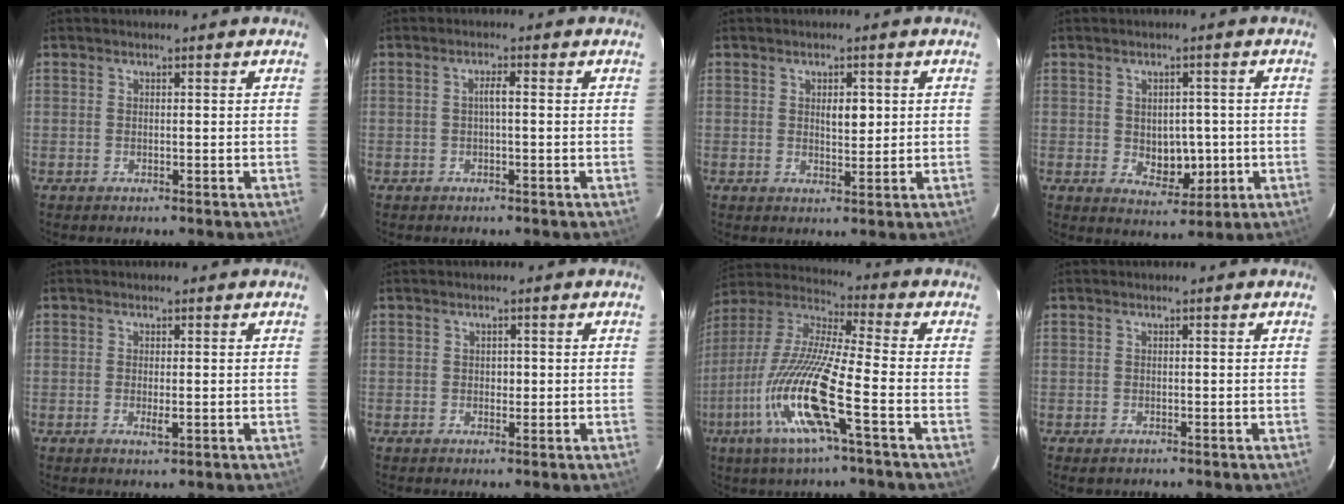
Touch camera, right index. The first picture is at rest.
{"total": 1.7, "force": [0.0, 0.1, 1.7], "torque": [-0.032, 0.004, 0.000]}
{"total": 3.0, "force": [0.8, 1.3, 2.6], "torque": [-0.041, -0.002, 0.014]}
{"total": 5.8, "force": [-0.4, 3.9, 4.3], "torque": [-0.052, -0.001, 0.006]}
{"total": 1.4, "force": [-0.3, 0.3, 1.3], "torque": [-0.024, -0.005, -0.003]}
{"total": 1.1, "force": [0.0, 0.8, 0.7], "torque": [-0.010, 0.002, 0.001]}
{"total": 16.4, "force": [-6.0, 0.8, 15.2], "torque": [-0.327, -0.014, -0.121]}
{"total": 0.9, "force": [-0.5, 0.6, 0.5], "torque": [-0.011, -0.001, 0.000]}